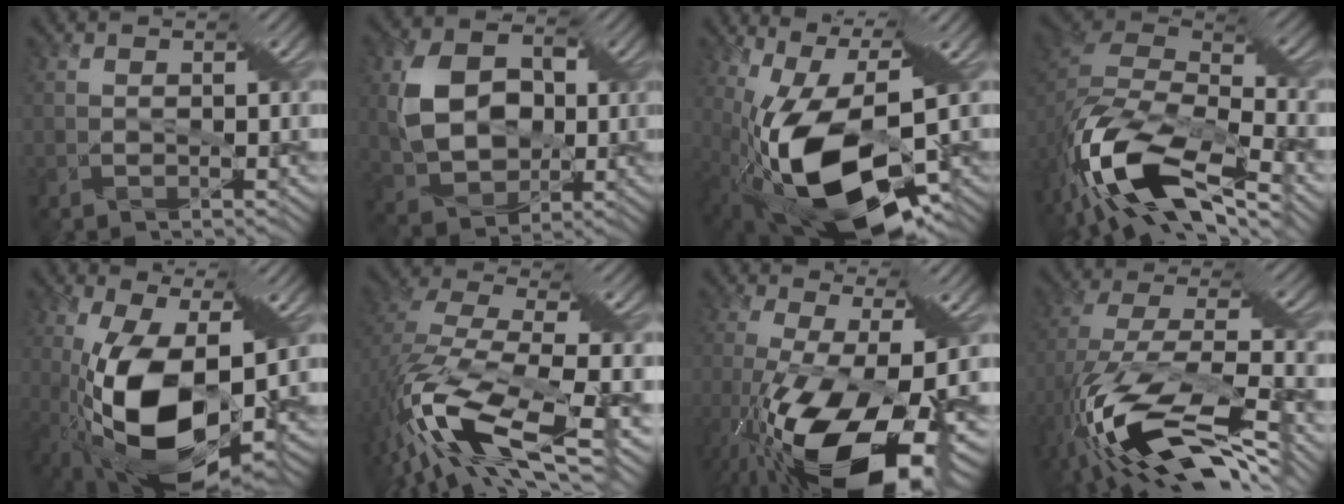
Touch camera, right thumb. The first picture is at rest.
{"total": 9.3, "force": [1.0, 6.6, 6.4], "torque": [-0.154, 0.002, 0.022]}
{"total": 17.2, "force": [-3.1, 8.1, 14.9], "torque": [-0.276, -0.039, -0.028]}
{"total": 15.6, "force": [-8.1, 6.7, 11.5], "torque": [-0.285, -0.023, -0.142]}
{"total": 15.8, "force": [-2.0, 7.2, 13.9], "torque": [-0.280, -0.027, -0.030]}
{"total": 14.7, "force": [-5.3, 6.0, 12.4], "torque": [-0.318, -0.020, -0.085]}
{"total": 18.0, "force": [-6.8, 6.8, 15.2], "torque": [-0.319, -0.047, -0.100]}
{"total": 17.5, "force": [-7.8, 6.7, 14.2], "torque": [-0.319, -0.003, -0.139]}